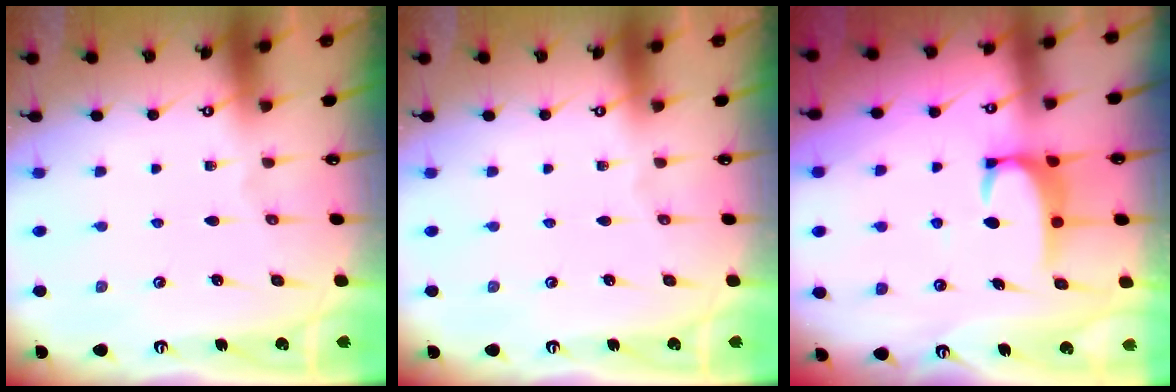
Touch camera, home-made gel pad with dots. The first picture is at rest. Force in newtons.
{"total": 0.0}
{"total": 2.9, "press": 2.9, "slide": 0.3}